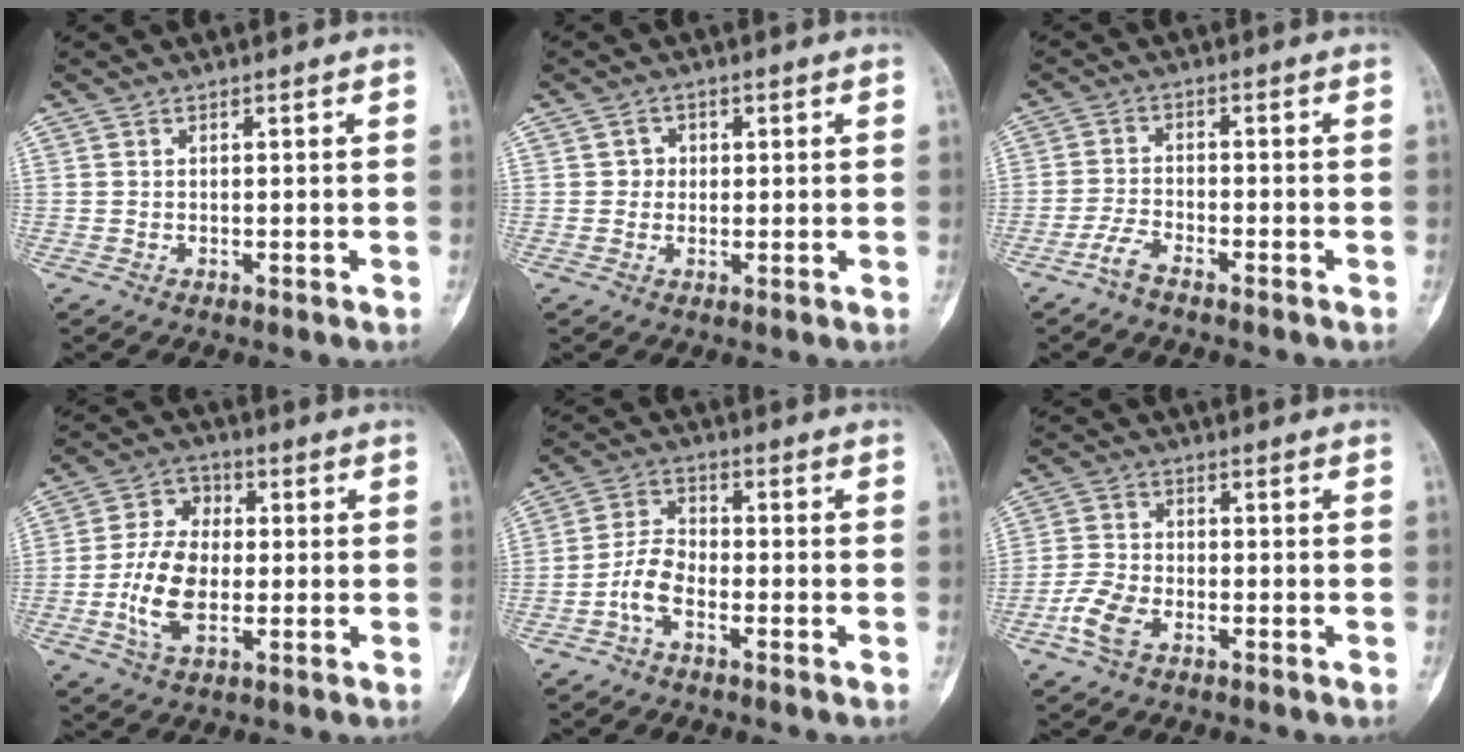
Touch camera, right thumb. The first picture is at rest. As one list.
[{"total": 2.4, "force": [0.3, 2.3, 0.7], "torque": [0.008, 0.005, 0.000]}, {"total": 3.6, "force": [-2.8, 1.0, 2.0], "torque": [-0.050, 0.018, -0.057]}, {"total": 11.2, "force": [-1.6, 7.2, 8.4], "torque": [-0.152, 0.015, -0.036]}, {"total": 6.0, "force": [-2.8, 3.1, 4.3], "torque": [-0.083, 0.026, -0.062]}, {"total": 6.1, "force": [-3.1, 3.4, 4.1], "torque": [-0.092, 0.012, -0.065]}]